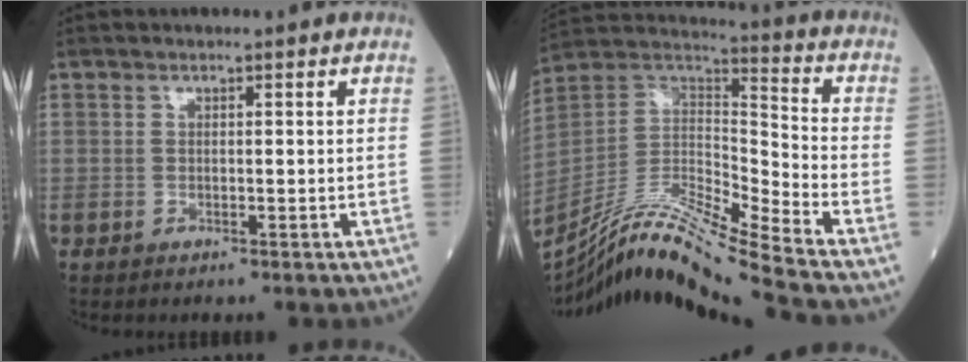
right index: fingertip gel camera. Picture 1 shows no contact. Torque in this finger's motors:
{"motor_torque": [-0.46, -0.61, -0.13, 0.01]}